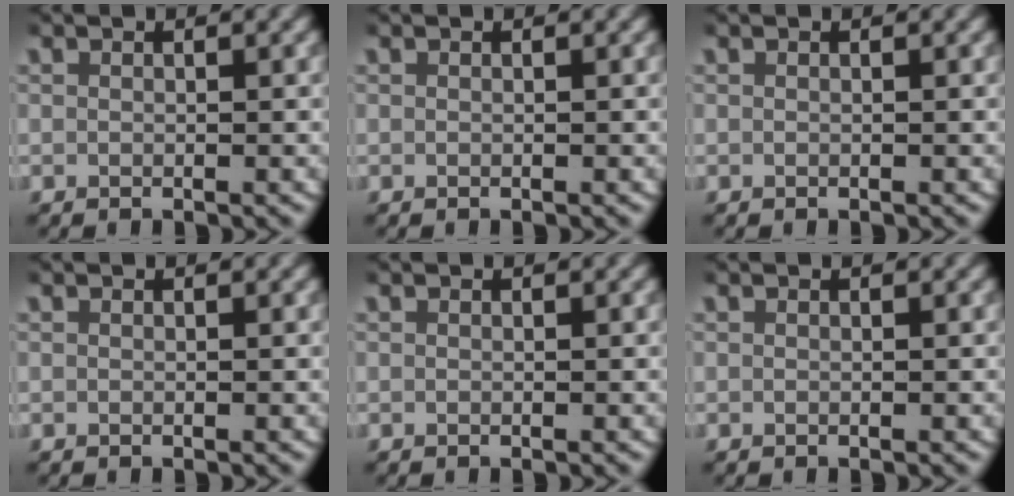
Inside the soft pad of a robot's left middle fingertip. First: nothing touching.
{"total": 0.0}
{"total": 0.0}
{"total": 0.0}
{"total": 0.0}
{"total": 0.0}